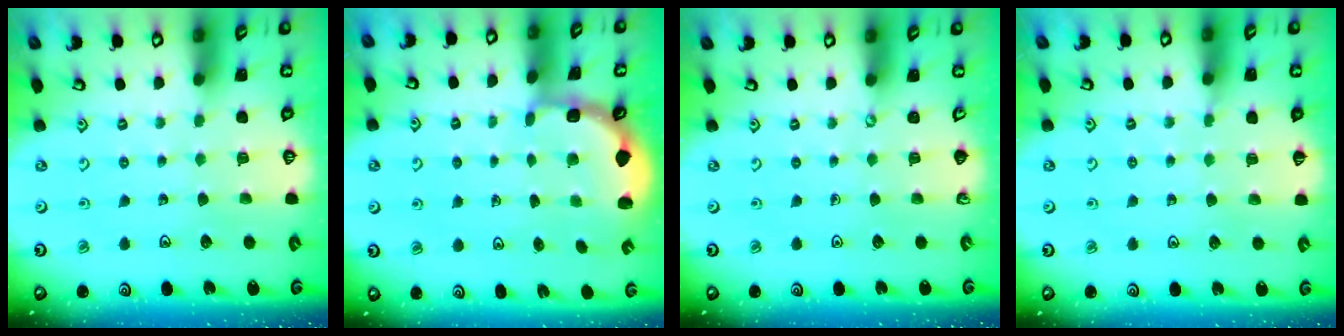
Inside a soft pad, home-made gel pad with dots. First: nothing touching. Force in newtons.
{"total": 2.5, "press": 1.9, "slide": 1.6}
{"total": 0.0}
{"total": 3.7, "press": 3.7, "slide": 0.5}